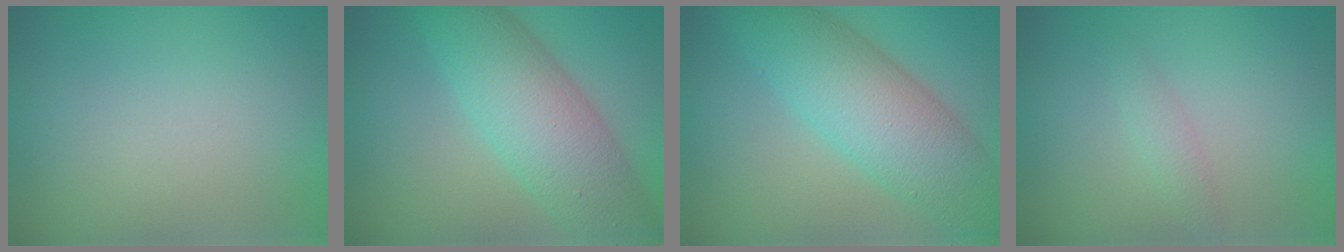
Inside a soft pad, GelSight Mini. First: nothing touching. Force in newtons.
{"total": 8.1, "press": 8.1, "slide": 0.1}
{"total": 8.7, "press": 8.7, "slide": 0.1}
{"total": 1.2, "press": 1.2, "slide": 0.0}